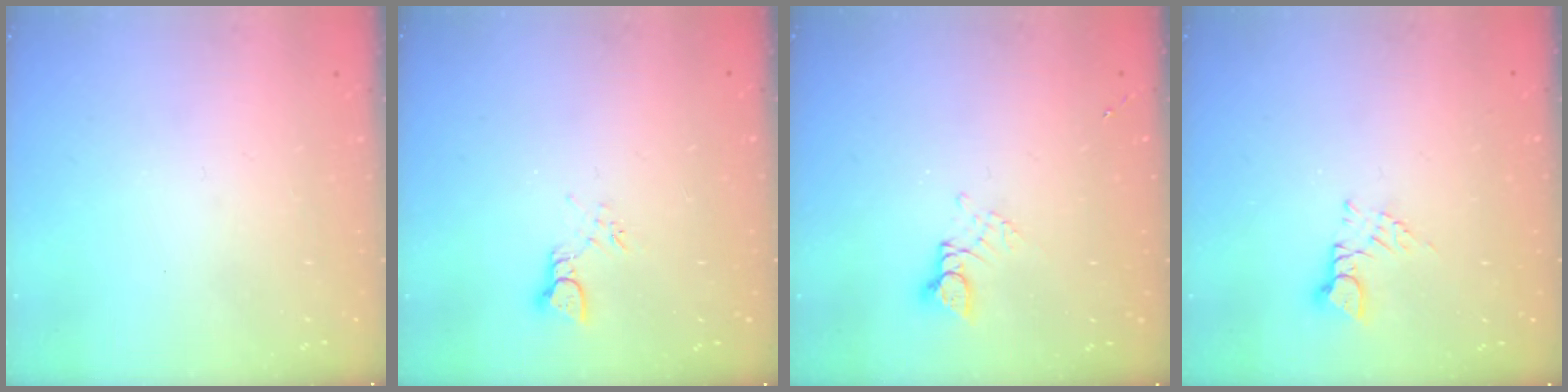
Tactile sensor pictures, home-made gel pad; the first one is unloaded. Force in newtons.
{"total": 2.6, "press": 2.6, "slide": 0.2}
{"total": 2.9, "press": 2.9, "slide": 0.4}
{"total": 3.0, "press": 3.0, "slide": 0.4}